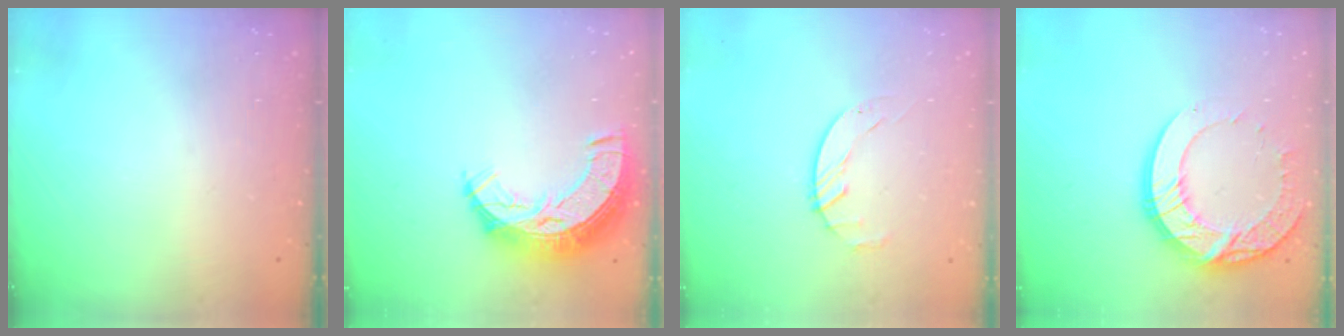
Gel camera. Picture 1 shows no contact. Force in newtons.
{"total": 12.4, "press": 12.4, "slide": 1.0}
{"total": 1.8, "press": 1.7, "slide": 0.3}
{"total": 17.8, "press": 17.7, "slide": 1.5}